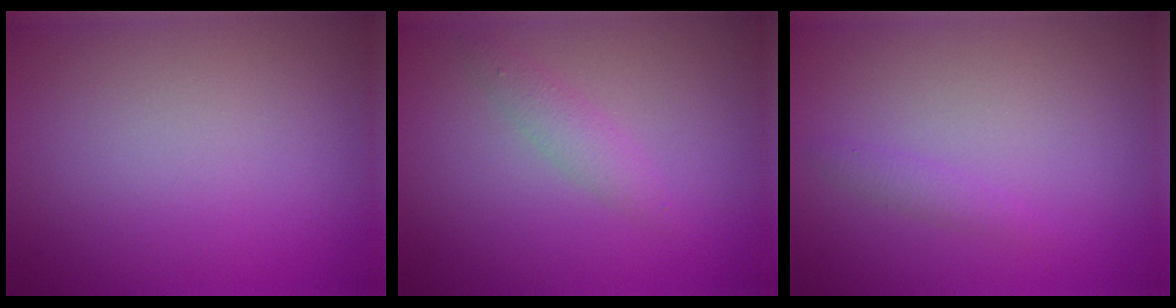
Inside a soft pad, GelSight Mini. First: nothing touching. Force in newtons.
{"total": 1.6, "press": 1.6, "slide": 0.0}
{"total": 1.0, "press": 1.0, "slide": 0.0}